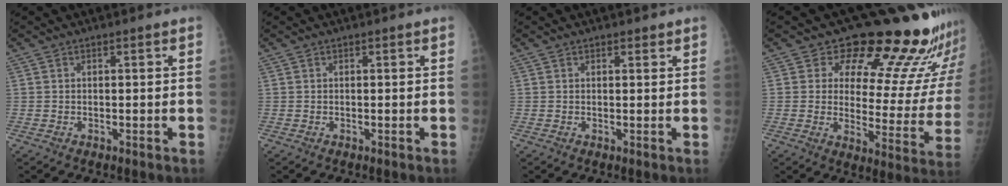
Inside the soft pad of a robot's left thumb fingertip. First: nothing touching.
{"total": 0.0}
{"total": 0.9, "force": [0.7, 0.4, 0.3], "torque": [0.001, -0.004, 0.007]}
{"total": 20.2, "force": [17.2, 7.2, 7.8], "torque": [-0.036, -0.136, 0.203]}